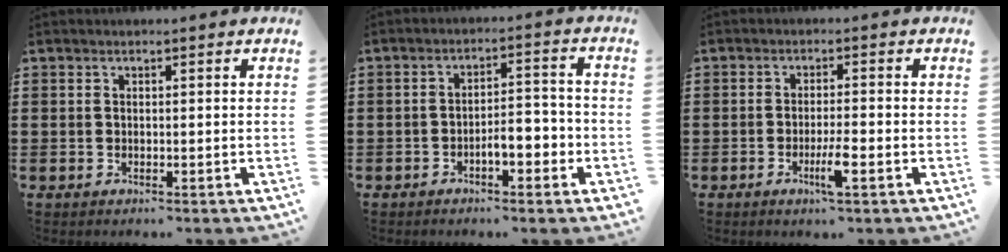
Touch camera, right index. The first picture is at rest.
{"total": 4.6, "force": [-2.3, 1.6, 3.6], "torque": [-0.056, 0.005, -0.046]}
{"total": 3.9, "force": [-1.7, 0.2, 3.5], "torque": [-0.066, -0.009, -0.031]}